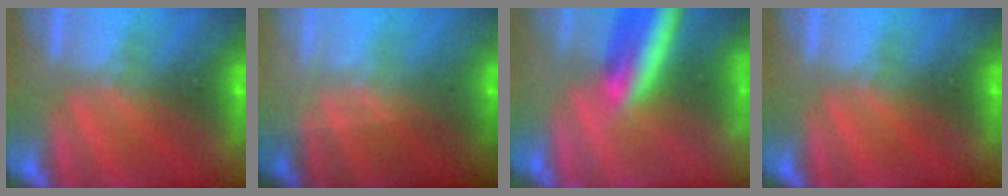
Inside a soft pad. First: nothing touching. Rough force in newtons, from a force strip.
{"total": 1.6}
{"total": 8.4}
{"total": 0.0}